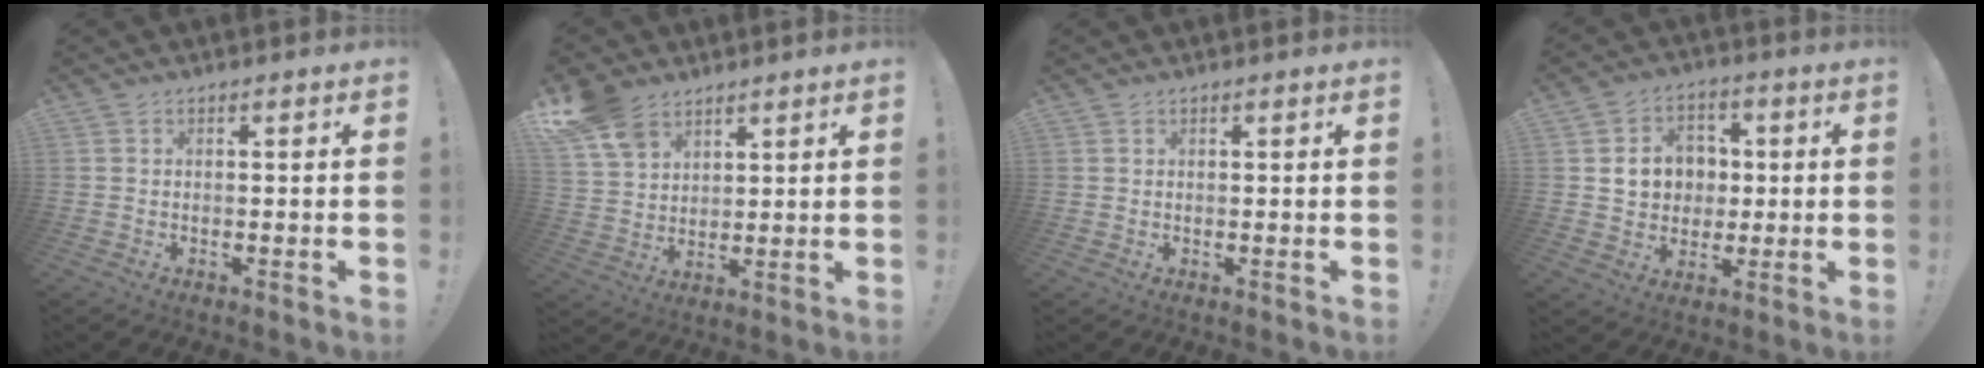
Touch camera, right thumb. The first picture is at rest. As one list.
[{"total": 11.4, "force": [7.5, 7.0, 4.7], "torque": [-0.088, -0.037, 0.151]}, {"total": 1.3, "force": [0.7, 1.0, -0.1], "torque": [0.007, -0.006, 0.012]}, {"total": 10.9, "force": [1.4, 9.8, 4.5], "torque": [-0.049, -0.003, 0.034]}]